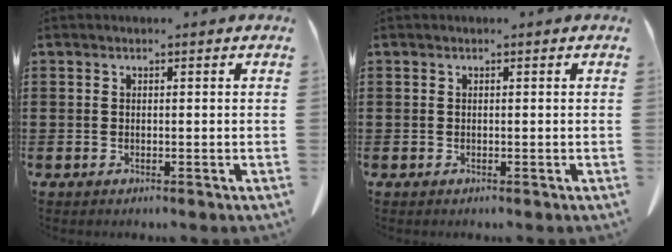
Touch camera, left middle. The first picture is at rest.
{"total": 0.0}